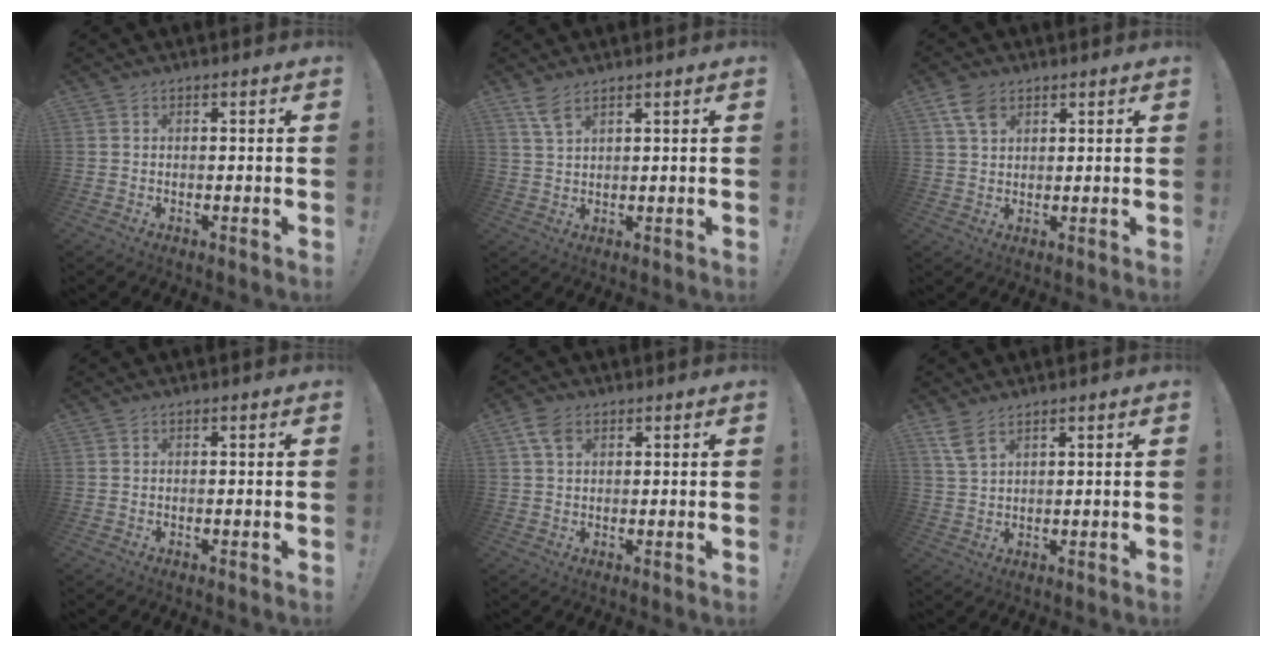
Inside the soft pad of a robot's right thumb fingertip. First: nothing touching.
{"total": 4.6, "force": [3.3, 1.5, 2.8], "torque": [-0.055, -0.014, 0.059]}
{"total": 6.4, "force": [3.5, 4.0, 3.5], "torque": [-0.064, -0.006, 0.068]}
{"total": 0.0}
{"total": 5.0, "force": [2.3, 3.1, 3.2], "torque": [-0.061, 0.001, 0.044]}
{"total": 4.8, "force": [3.2, 1.6, 3.3], "torque": [-0.068, -0.010, 0.060]}